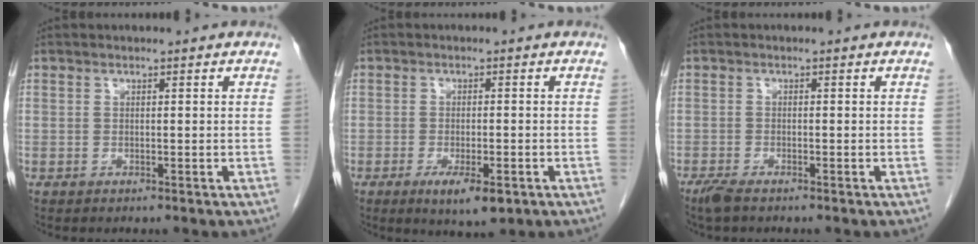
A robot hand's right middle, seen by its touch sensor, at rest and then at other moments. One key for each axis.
{"total": 5.7, "fx": -2.9, "fy": 1.7, "fz": 4.6, "tx": -0.073, "ty": -0.009, "tz": -0.037}
{"total": 2.7, "fx": -2.1, "fy": 0.7, "fz": 1.6, "tx": -0.038, "ty": -0.008, "tz": -0.039}